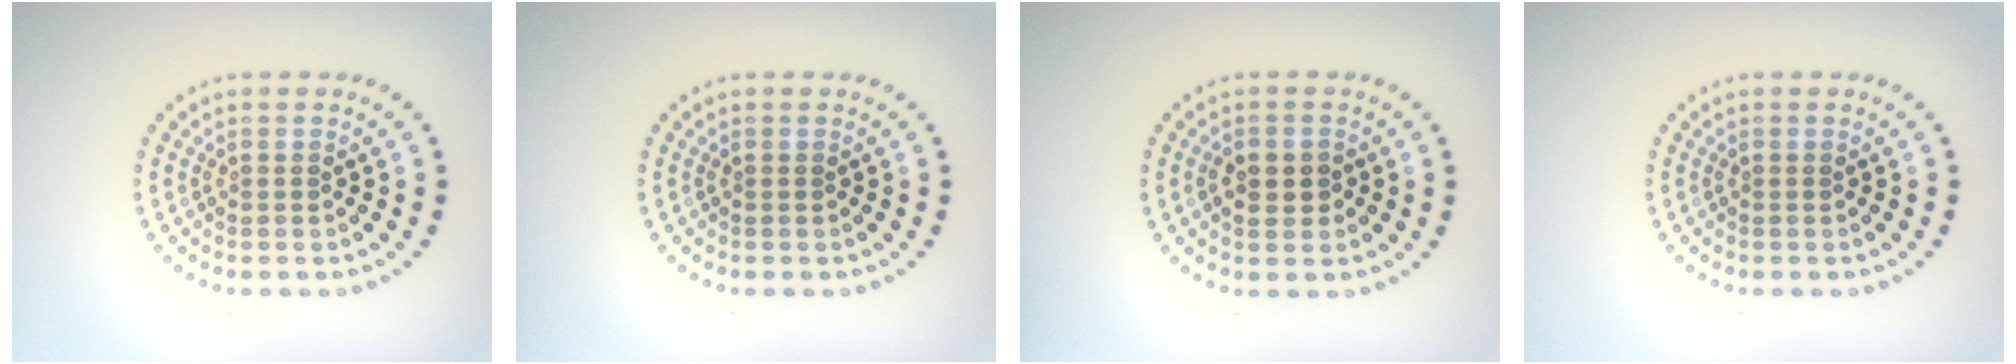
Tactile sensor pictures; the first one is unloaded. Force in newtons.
{"total": 0.0}
{"total": 2.0, "press": 2.0, "slide": 0.2}
{"total": 0.0}